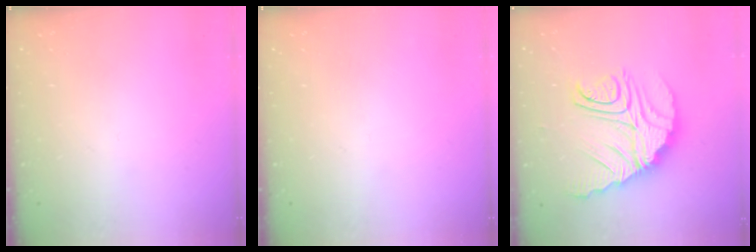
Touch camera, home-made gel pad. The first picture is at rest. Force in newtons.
{"total": 0.0}
{"total": 21.0, "press": 20.9, "slide": 1.7}